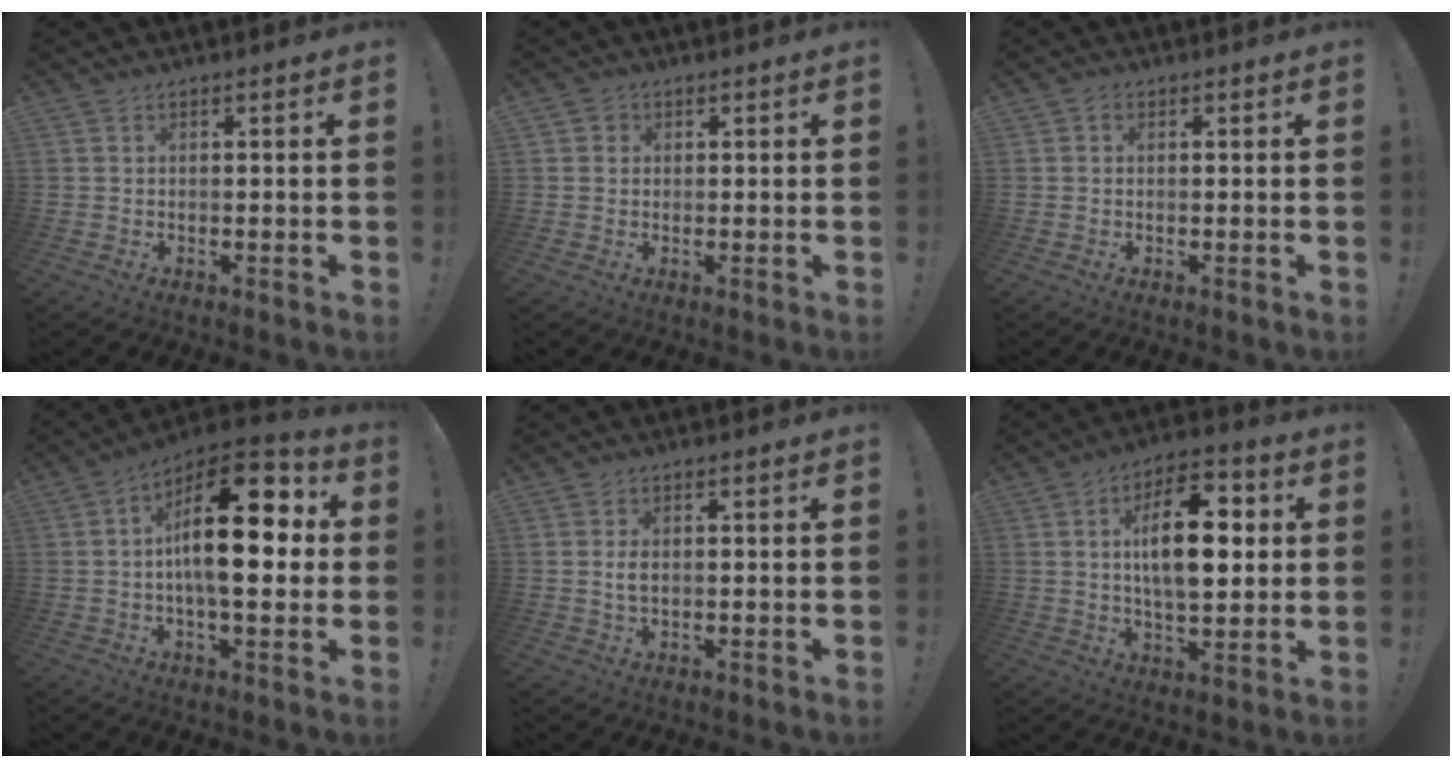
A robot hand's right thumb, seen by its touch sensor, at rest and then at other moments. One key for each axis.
{"total": 1.9, "fx": 0.6, "fy": 1.7, "fz": 0.3, "tx": -0.002, "ty": 0.000, "tz": 0.010}
{"total": 0.6, "fx": 0.0, "fy": 0.6, "fz": 0.3, "tx": 0.001, "ty": 0.000, "tz": -0.002}
{"total": 21.4, "fx": 2.4, "fy": 9.5, "fz": 19.0, "tx": -0.297, "ty": -0.003, "tz": 0.033}
{"total": 2.3, "fx": 0.0, "fy": 1.3, "fz": 1.9, "tx": -0.037, "ty": 0.003, "tz": -0.001}
{"total": 17.6, "fx": 3.0, "fy": 8.6, "fz": 15.0, "tx": -0.229, "ty": 0.001, "tz": 0.042}